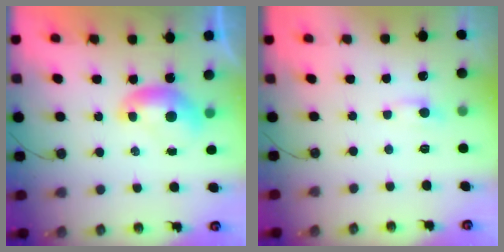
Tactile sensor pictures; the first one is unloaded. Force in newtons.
{"total": 0.7, "press": 0.3, "slide": 0.6}